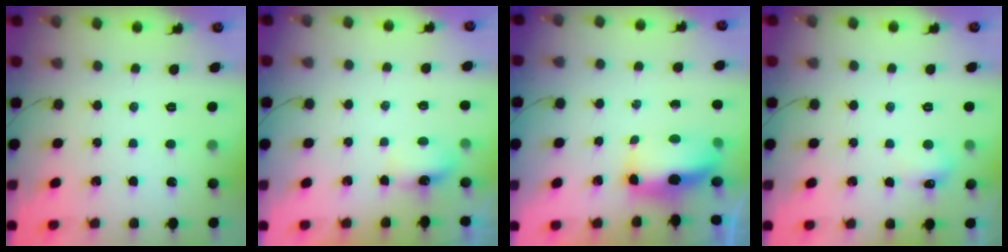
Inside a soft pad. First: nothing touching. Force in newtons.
{"total": 4.7, "press": 4.6, "slide": 1.2}
{"total": 10.2, "press": 8.2, "slide": 6.1}
{"total": 5.4, "press": 5.2, "slide": 1.5}